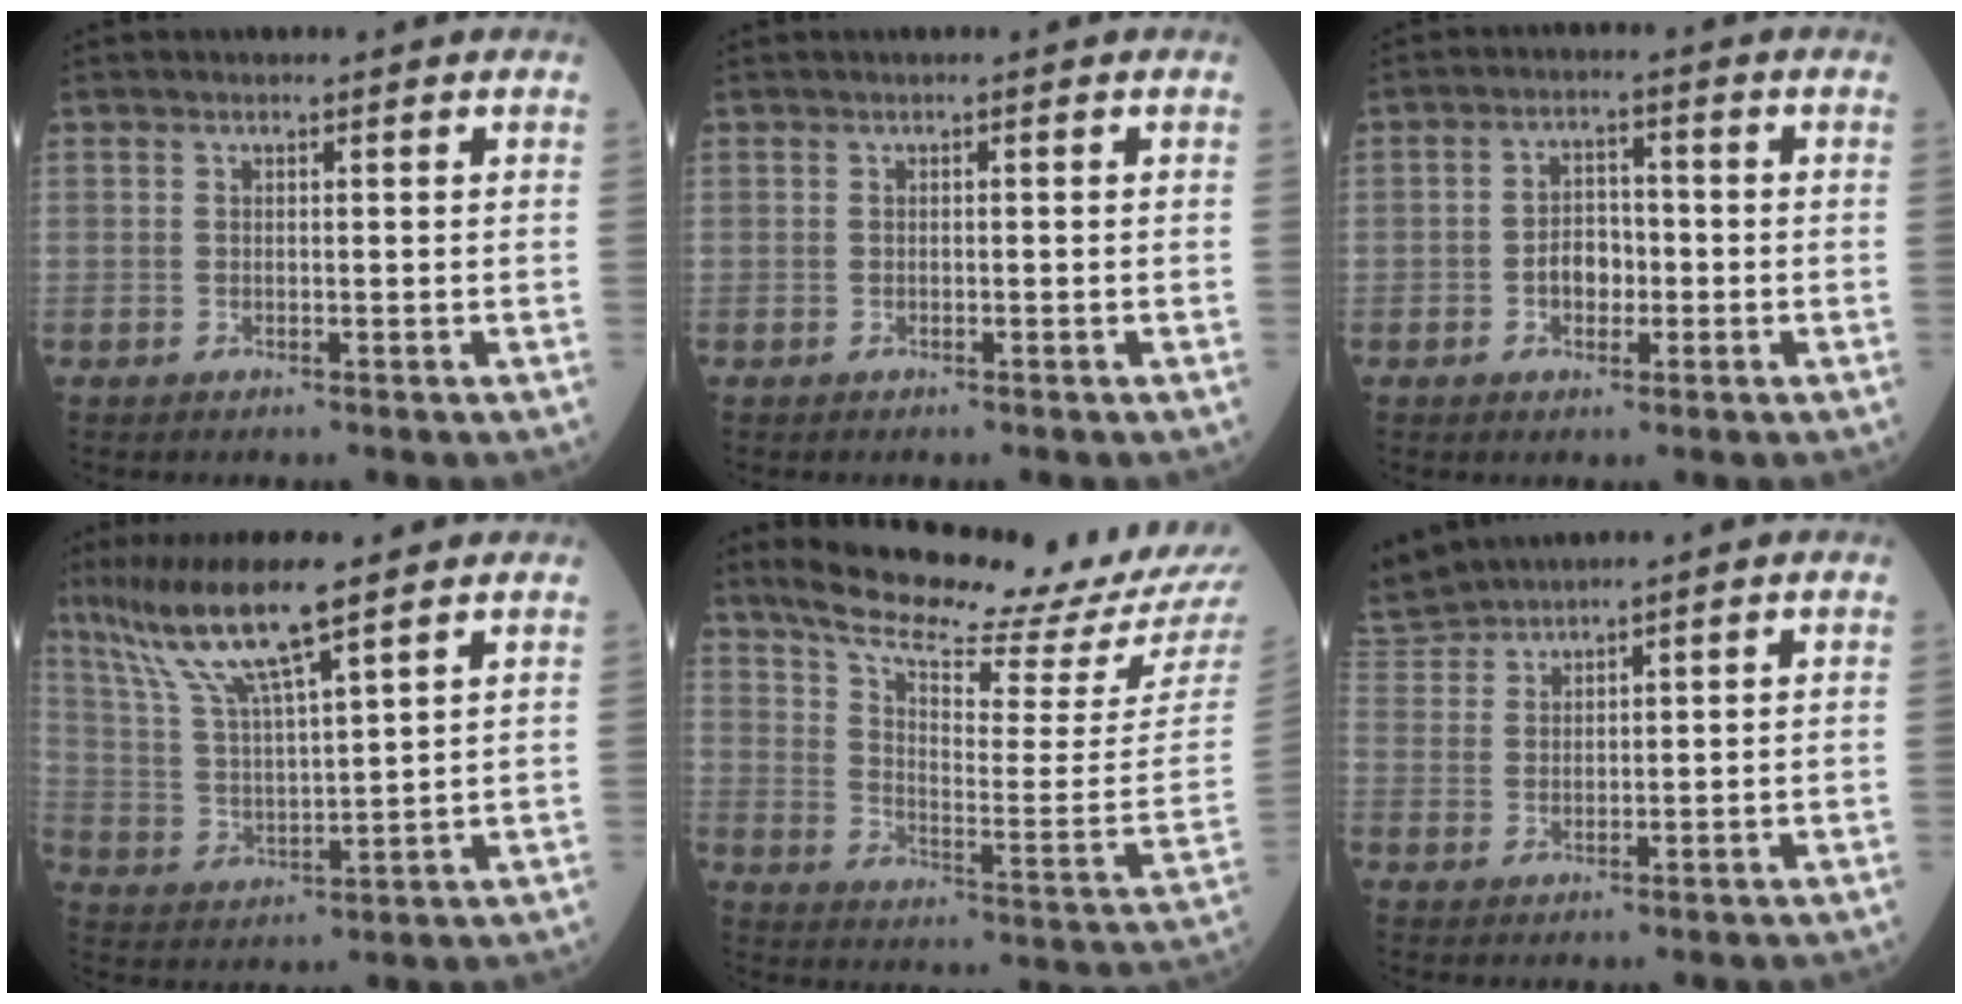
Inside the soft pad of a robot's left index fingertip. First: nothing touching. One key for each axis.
{"total": 0.0}
{"total": 4.4, "fx": -1.3, "fy": 2.8, "fz": 3.1, "tx": -0.055, "ty": 0.008, "tz": -0.025}
{"total": 11.4, "fx": 8.4, "fy": 0.3, "fz": 7.7, "tx": -0.157, "ty": 0.004, "tz": 0.163}
{"total": 20.8, "fx": 18.9, "fy": -0.2, "fz": 8.7, "tx": -0.151, "ty": -0.084, "tz": 0.265}
{"total": 5.4, "fx": 5.3, "fy": 0.7, "fz": 0.4, "tx": -0.019, "ty": 0.017, "tz": 0.111}